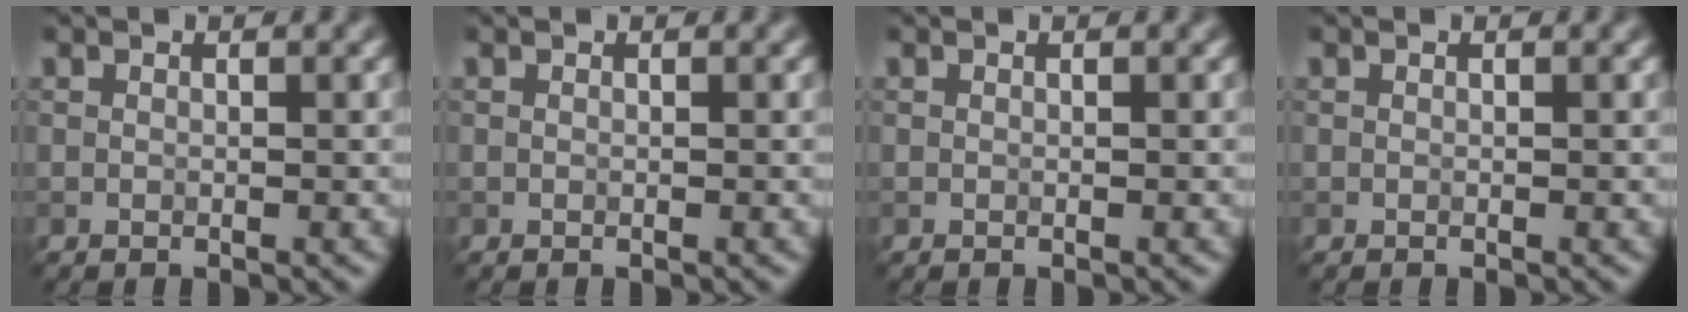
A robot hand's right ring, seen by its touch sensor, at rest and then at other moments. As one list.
[{"total": 0.0}, {"total": 0.0}, {"total": 0.0}]